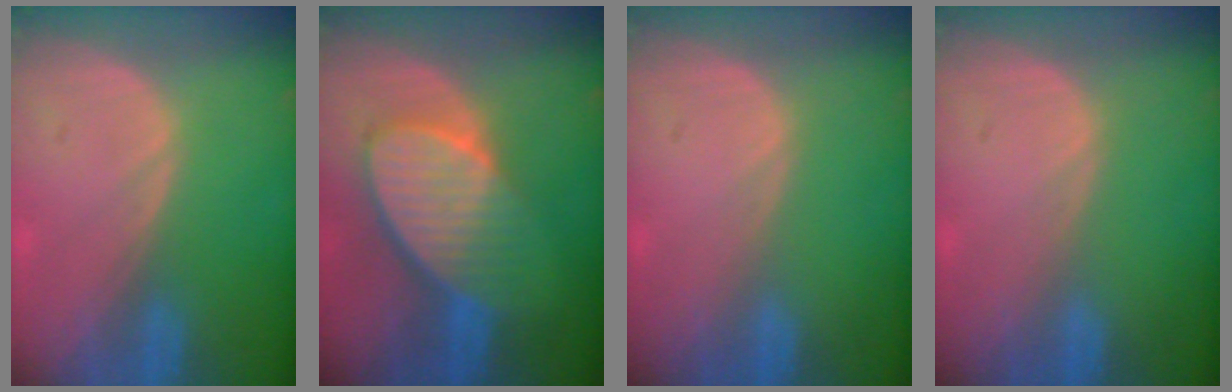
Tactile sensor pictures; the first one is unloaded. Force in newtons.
{"total": 8.9, "press": 8.0, "slide": 3.9}
{"total": 0.0}
{"total": 0.0}